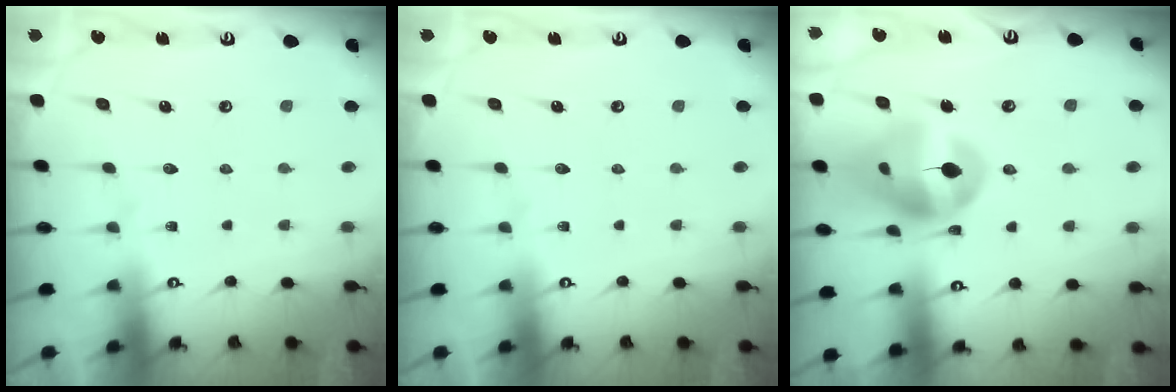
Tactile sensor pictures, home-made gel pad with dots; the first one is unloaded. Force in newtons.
{"total": 0.0}
{"total": 15.7, "press": 15.6, "slide": 1.8}